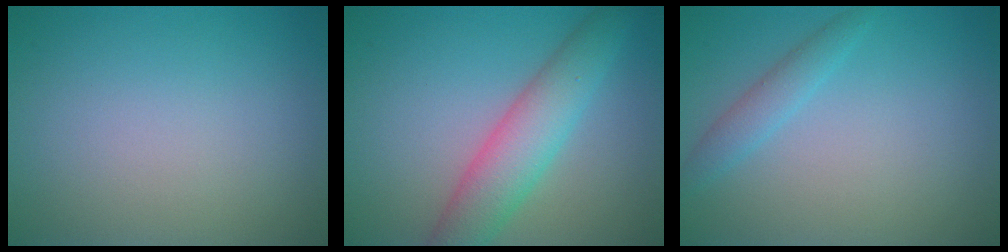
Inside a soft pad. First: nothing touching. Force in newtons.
{"total": 5.3, "press": 5.3, "slide": 0.1}
{"total": 1.8, "press": 1.8, "slide": 0.1}